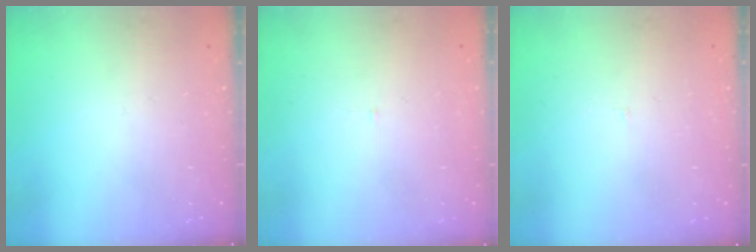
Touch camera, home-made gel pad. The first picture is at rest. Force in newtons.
{"total": 3.0, "press": 3.0, "slide": 0.2}
{"total": 2.0, "press": 2.0, "slide": 0.1}